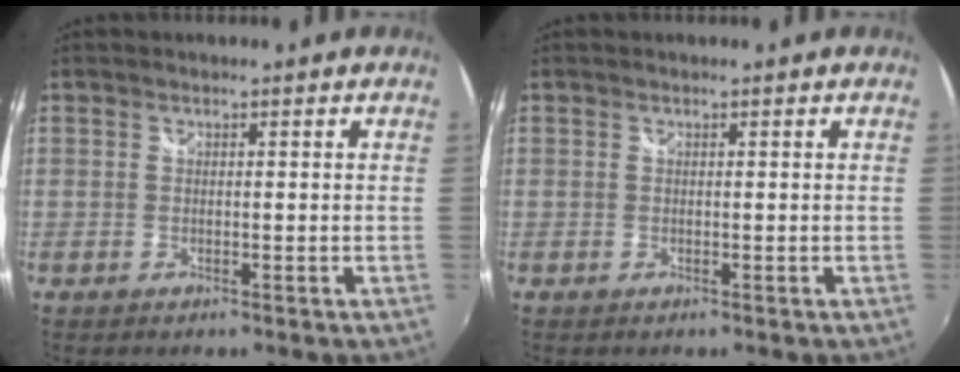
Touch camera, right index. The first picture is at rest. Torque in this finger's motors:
{"motor_torque": [0.00, 0.00, 0.00, 0.00]}